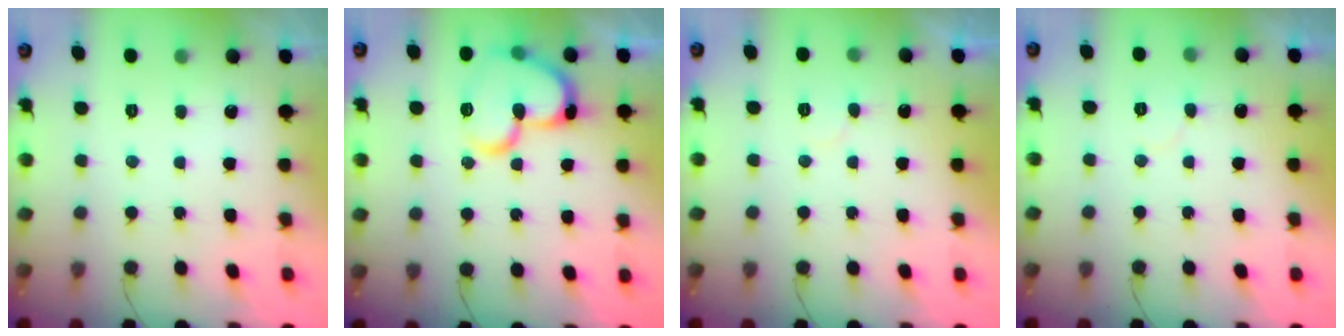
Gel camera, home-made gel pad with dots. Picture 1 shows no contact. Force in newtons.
{"total": 16.7, "press": 16.6, "slide": 1.4}
{"total": 3.6, "press": 3.5, "slide": 0.4}
{"total": 4.4, "press": 4.4, "slide": 0.4}